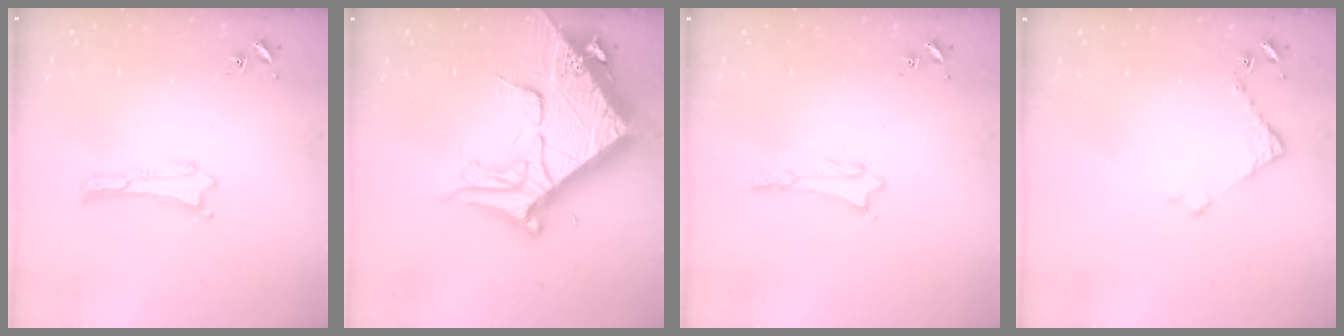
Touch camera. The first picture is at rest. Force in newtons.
{"total": 15.4, "press": 15.3, "slide": 1.7}
{"total": 0.8, "press": 0.8, "slide": 0.1}
{"total": 3.7, "press": 3.6, "slide": 0.3}